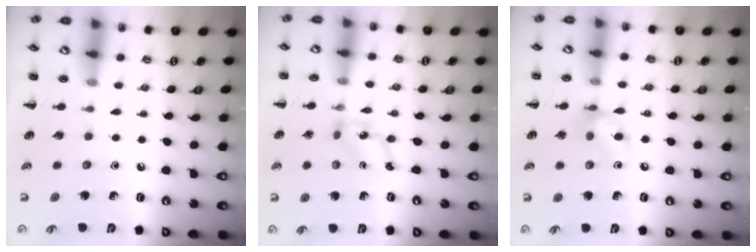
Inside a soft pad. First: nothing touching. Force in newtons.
{"total": 2.8, "press": 2.7, "slide": 0.7}
{"total": 7.7, "press": 7.6, "slide": 1.0}